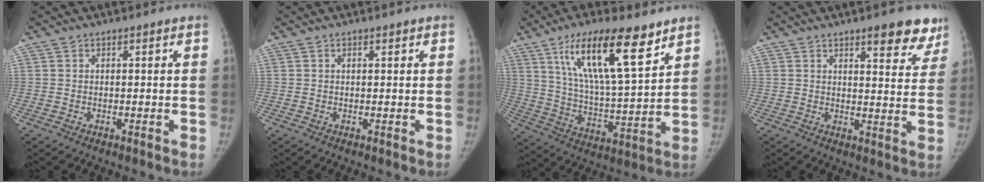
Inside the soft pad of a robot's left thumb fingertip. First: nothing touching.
{"total": 0.7, "force": [0.4, 0.3, 0.5], "torque": [-0.007, 0.000, 0.005]}
{"total": 18.8, "force": [10.6, 4.9, 14.8], "torque": [-0.233, -0.046, 0.194]}
{"total": 6.1, "force": [4.3, 2.3, 3.7], "torque": [-0.012, -0.022, 0.048]}